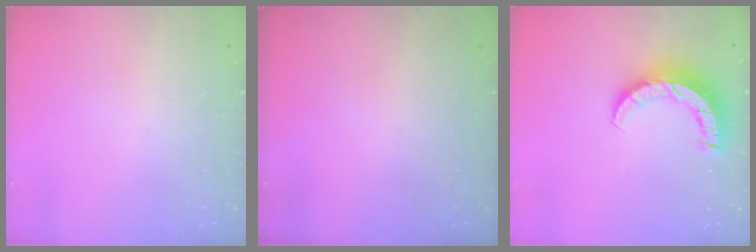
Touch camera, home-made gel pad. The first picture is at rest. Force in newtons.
{"total": 0.0}
{"total": 9.4, "press": 9.4, "slide": 0.8}